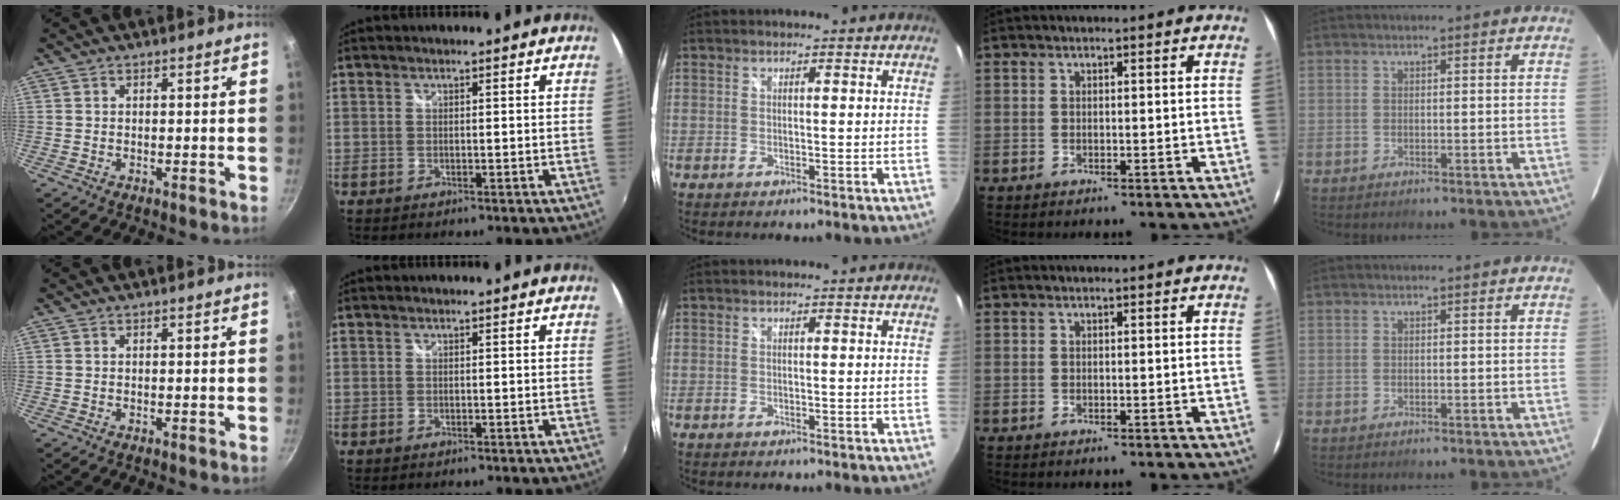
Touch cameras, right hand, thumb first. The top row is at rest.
{}